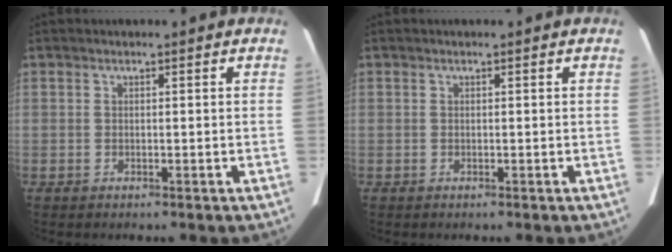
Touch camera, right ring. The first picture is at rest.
{"total": 0.0}